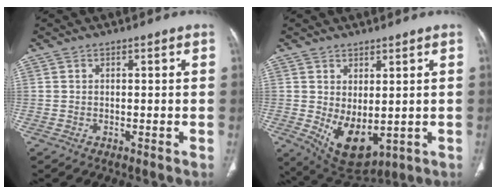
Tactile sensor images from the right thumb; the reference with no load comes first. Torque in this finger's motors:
{"motor_torque": [-0.30, 0.50, 0.38, 0.38, 0.19]}